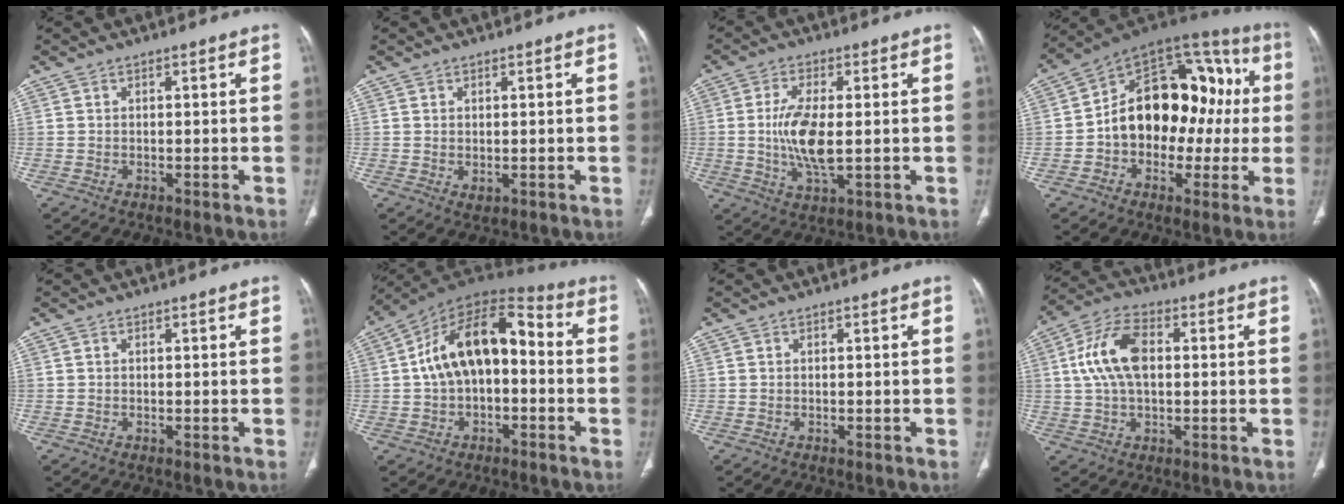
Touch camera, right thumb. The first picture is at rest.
{"total": 1.2, "force": [0.0, 0.8, 0.9], "torque": [-0.016, -0.006, 0.006]}
{"total": 9.6, "force": [-0.3, 3.7, 8.9], "torque": [-0.186, -0.011, -0.002]}
{"total": 23.0, "force": [0.1, 15.5, 17.0], "torque": [-0.209, 0.058, 0.000]}
{"total": 0.0}
{"total": 16.3, "force": [0.2, 9.4, 13.3], "torque": [-0.200, 0.051, -0.009]}
{"total": 0.0}
{"total": 11.4, "force": [1.5, 6.6, 9.2], "torque": [-0.182, 0.020, 0.026]}